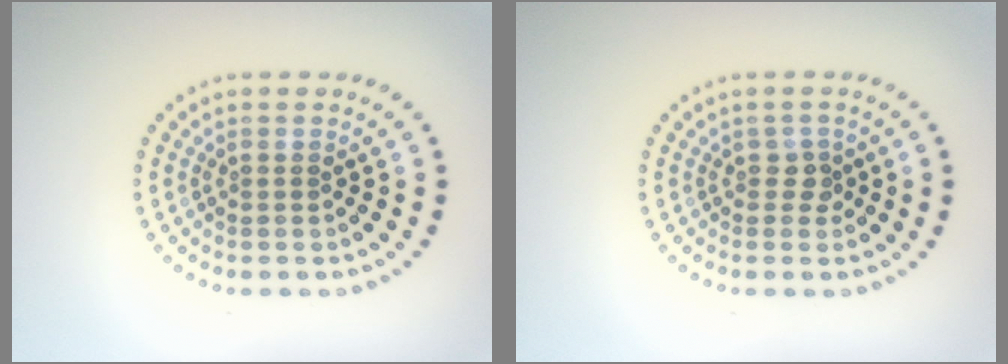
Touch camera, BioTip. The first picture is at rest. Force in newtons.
{"total": 1.2, "press": 1.0, "slide": 0.7}